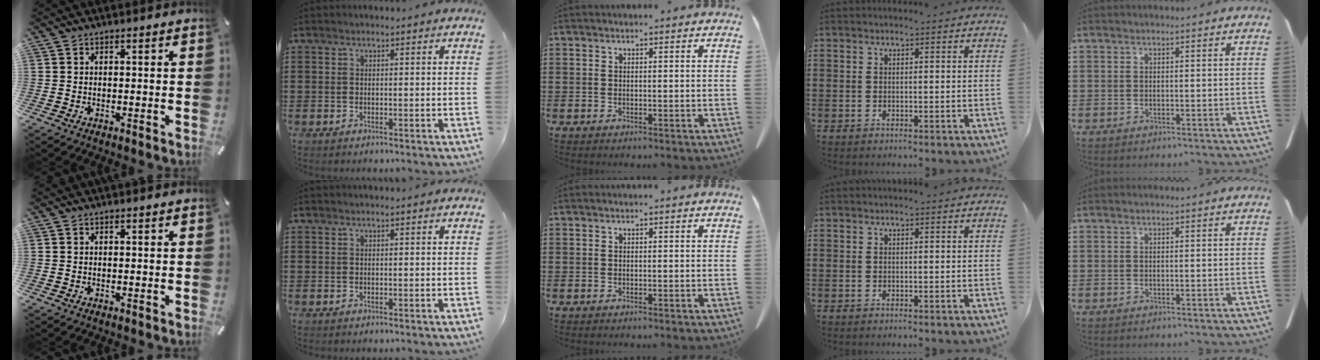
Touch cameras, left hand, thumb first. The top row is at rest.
{}